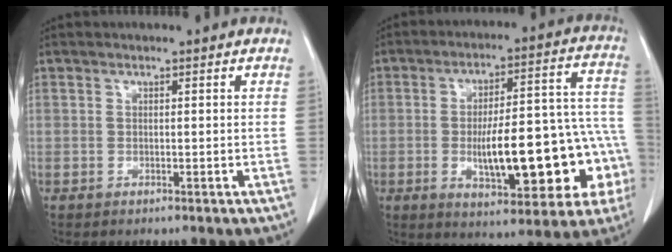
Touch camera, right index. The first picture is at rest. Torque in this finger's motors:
{"motor_torque": [1.65, -0.49, 0.73, 0.21]}